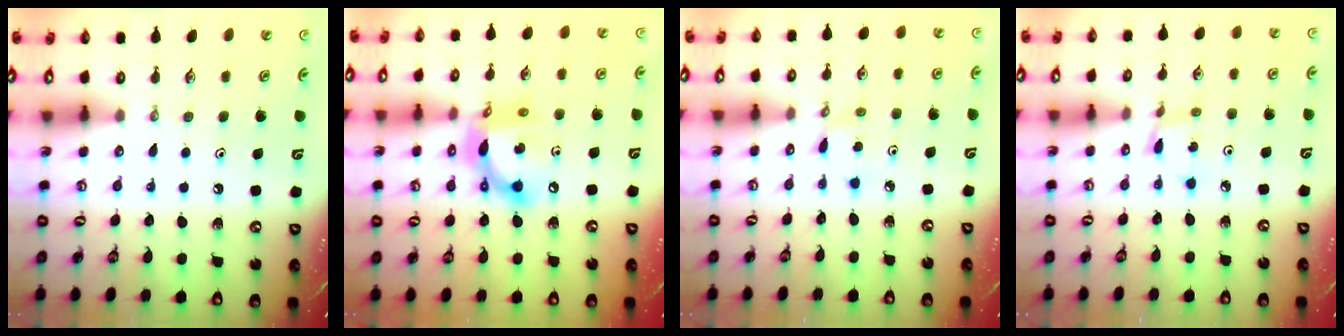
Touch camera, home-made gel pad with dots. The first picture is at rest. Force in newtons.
{"total": 13.9, "press": 13.8, "slide": 0.9}
{"total": 2.4, "press": 2.4, "slide": 0.2}
{"total": 1.9, "press": 1.9, "slide": 0.3}